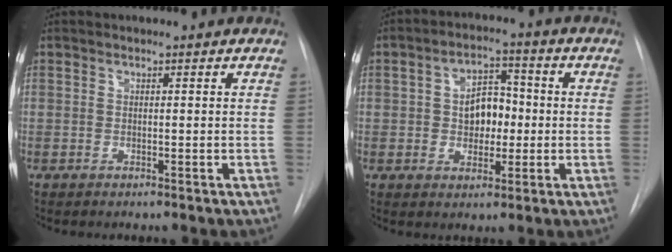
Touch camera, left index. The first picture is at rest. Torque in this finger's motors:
{"motor_torque": [0.09, 0.08, 0.19, 0.06]}